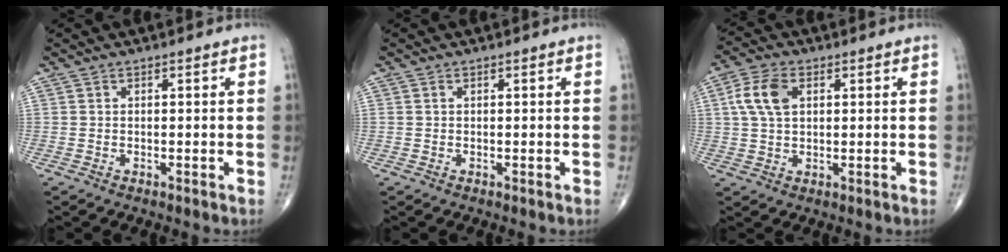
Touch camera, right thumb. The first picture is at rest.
{"total": 0.0}
{"total": 7.2, "force": [1.9, 4.4, 5.5], "torque": [-0.112, 0.008, 0.035]}